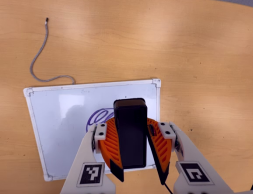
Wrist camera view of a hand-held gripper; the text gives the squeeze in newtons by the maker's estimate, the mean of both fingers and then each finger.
{"total": 10.8, "left": 11.2, "right": 10.4}